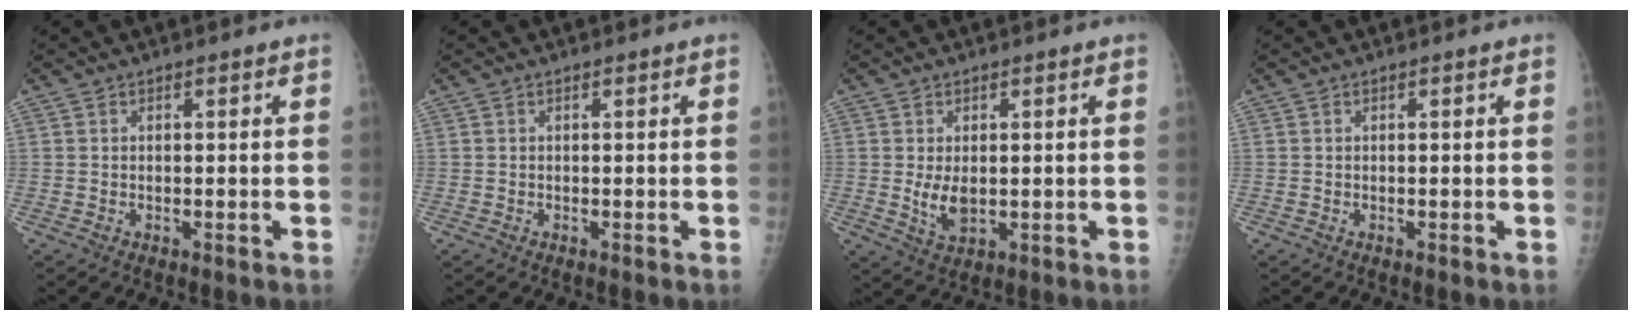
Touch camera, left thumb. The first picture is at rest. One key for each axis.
{"total": 0.0}
{"total": 4.6, "fx": 0.1, "fy": 2.7, "fz": 3.7, "tx": -0.063, "ty": -0.012, "tz": 0.009}
{"total": 0.0}